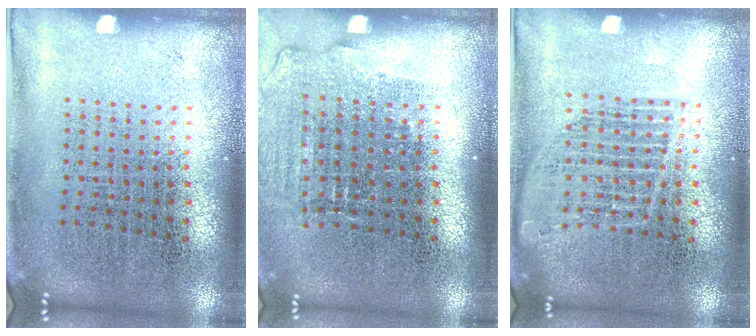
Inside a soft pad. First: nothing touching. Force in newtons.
{"total": 1.1, "press": 1.1, "slide": 0.4}
{"total": 1.3, "press": 1.2, "slide": 0.5}